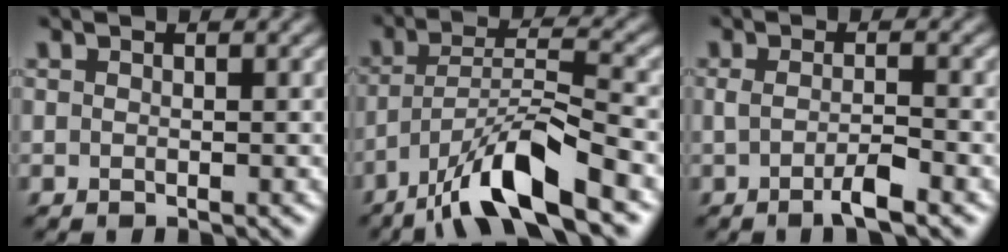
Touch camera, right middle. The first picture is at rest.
{"total": 8.5, "force": [-5.5, 1.6, 6.2], "torque": [-0.111, 0.009, -0.102]}
{"total": 2.5, "force": [-1.0, 0.5, 2.3], "torque": [-0.043, -0.004, -0.022]}